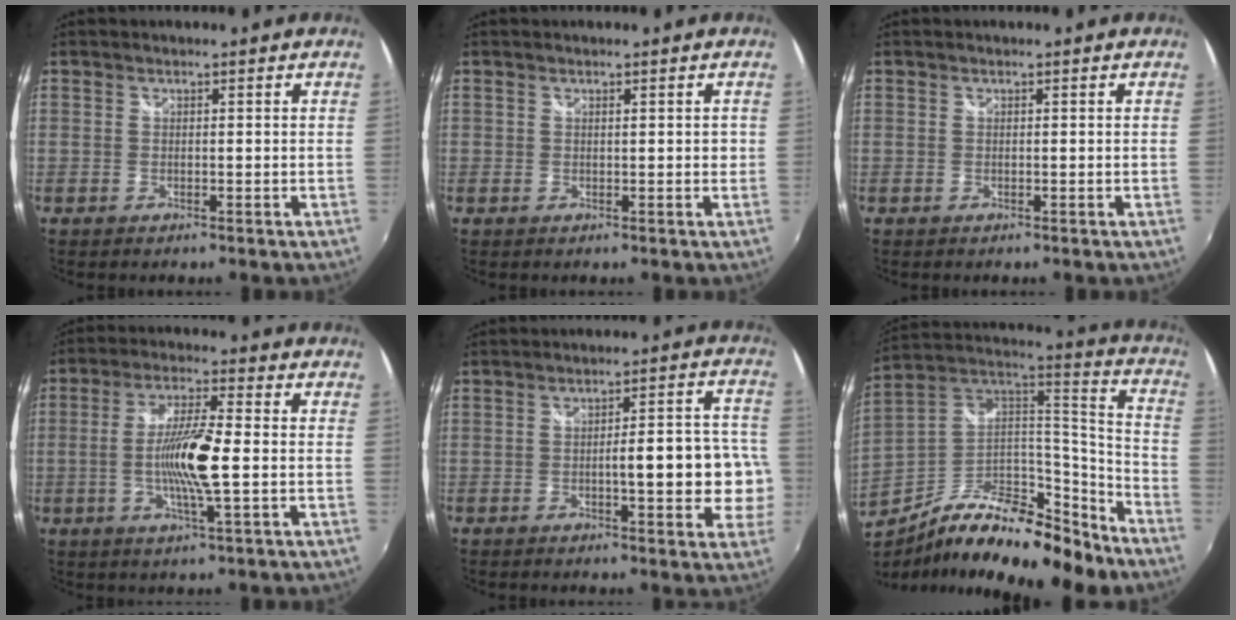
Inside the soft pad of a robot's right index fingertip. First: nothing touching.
{"total": 1.4, "force": [0.6, -1.3, 0.0], "torque": [0.011, -0.005, 0.013]}
{"total": 0.0}
{"total": 10.2, "force": [-1.6, 0.7, 10.0], "torque": [-0.193, -0.003, -0.033]}
{"total": 10.9, "force": [-2.5, 2.5, 10.3], "torque": [-0.141, 0.010, -0.026]}
{"total": 22.8, "force": [-16.2, 7.1, 14.4], "torque": [-0.242, -0.006, -0.268]}